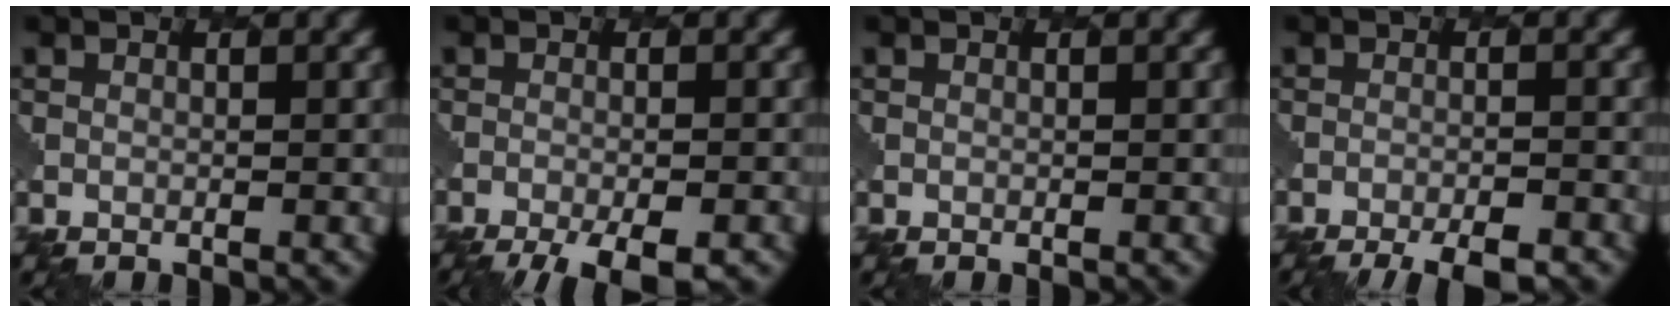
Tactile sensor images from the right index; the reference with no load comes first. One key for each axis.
{"total": 6.0, "fx": -4.5, "fy": 1.5, "fz": 3.7, "tx": -0.058, "ty": -0.017, "tz": -0.064}
{"total": 0.0}
{"total": 5.8, "fx": -5.0, "fy": 1.3, "fz": 2.6, "tx": -0.035, "ty": -0.003, "tz": -0.070}